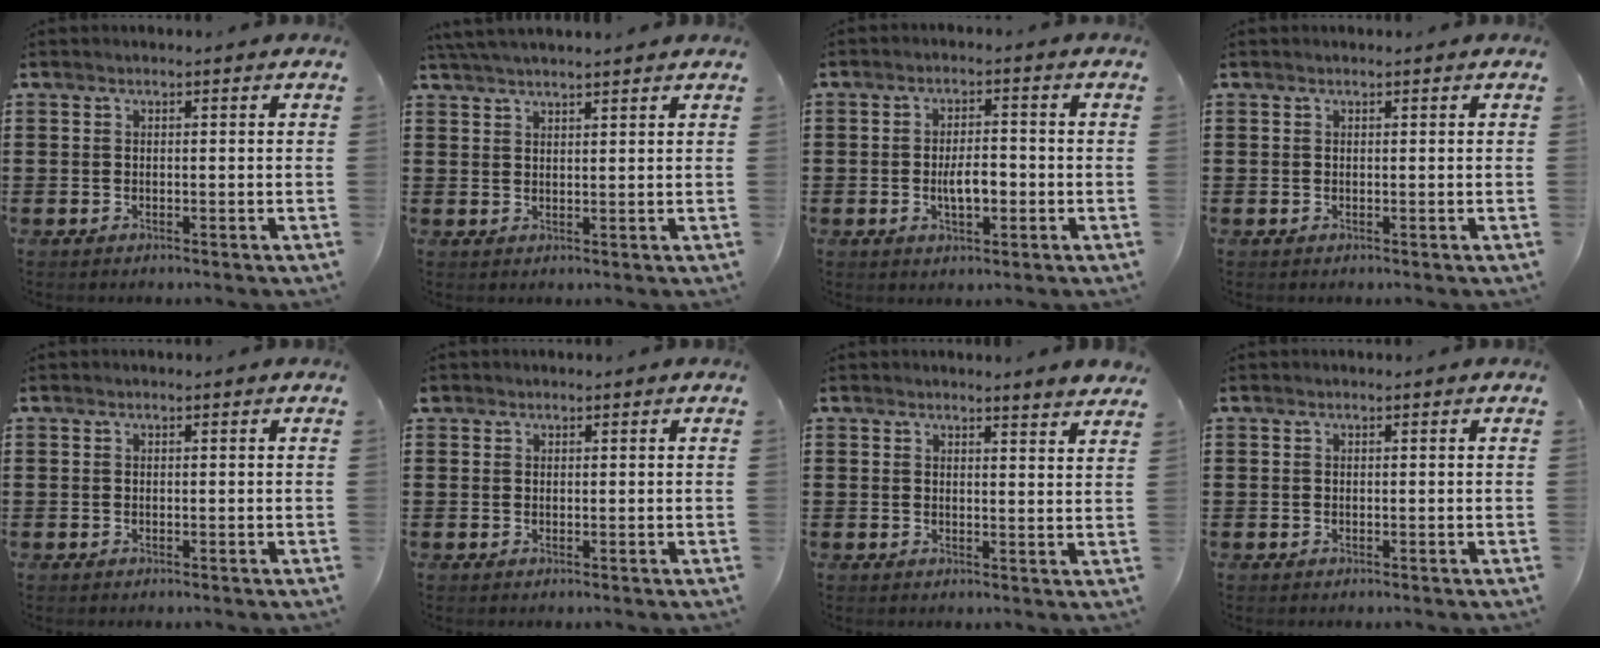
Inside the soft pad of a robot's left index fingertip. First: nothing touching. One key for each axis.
{"total": 3.0, "fx": 2.8, "fy": -0.1, "fz": 0.8, "tx": -0.023, "ty": -0.002, "tz": 0.055}
{"total": 4.6, "fx": -0.8, "fy": 1.9, "fz": 4.1, "tx": -0.065, "ty": 0.003, "tz": -0.018}
{"total": 0.0}
{"total": 0.0}
{"total": 0.6, "fx": 0.4, "fy": 0.4, "fz": 0.1, "tx": -0.004, "ty": 0.003, "tz": 0.009}
{"total": 2.5, "fx": 2.5, "fy": -0.4, "fz": 0.4, "tx": -0.007, "ty": -0.012, "tz": 0.045}
{"total": 0.0}